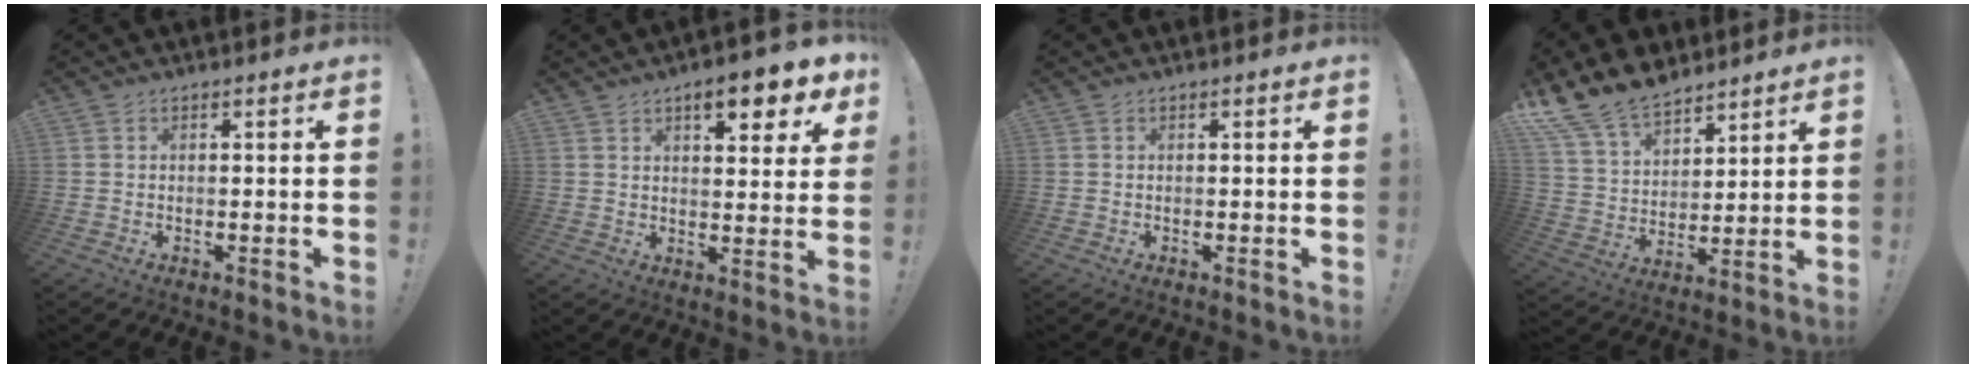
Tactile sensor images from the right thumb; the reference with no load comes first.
{"total": 9.0, "force": [5.2, 2.8, 6.8], "torque": [-0.086, -0.026, 0.085]}
{"total": 0.0}
{"total": 15.1, "force": [12.2, 7.2, 5.2], "torque": [-0.110, -0.086, 0.232]}